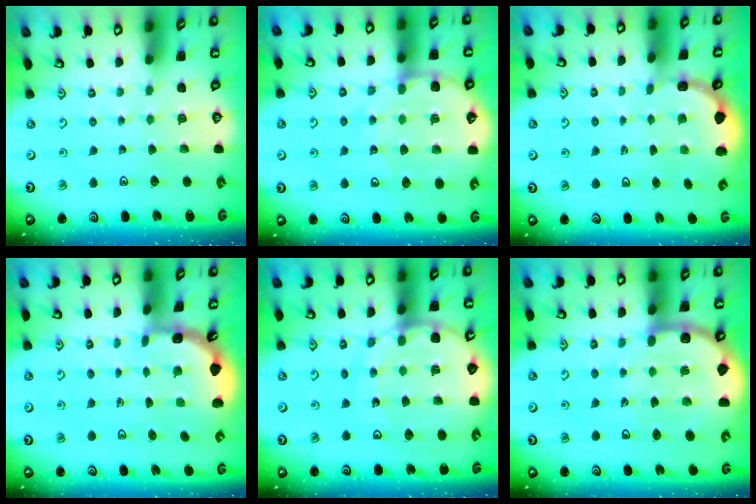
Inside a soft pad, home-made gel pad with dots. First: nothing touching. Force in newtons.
{"total": 12.7, "press": 12.3, "slide": 3.3}
{"total": 1.8, "press": 1.7, "slide": 0.7}
{"total": 2.3, "press": 2.3, "slide": 0.1}
{"total": 13.7, "press": 13.6, "slide": 1.7}
{"total": 10.2, "press": 9.8, "slide": 2.7}